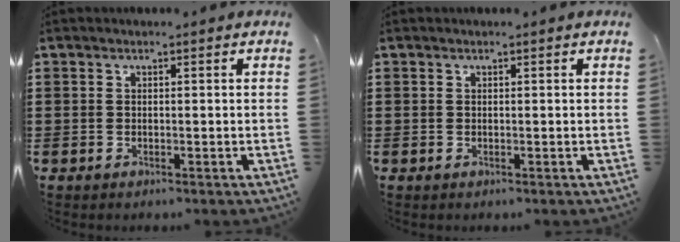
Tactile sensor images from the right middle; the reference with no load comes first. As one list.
[{"total": 0.0}]